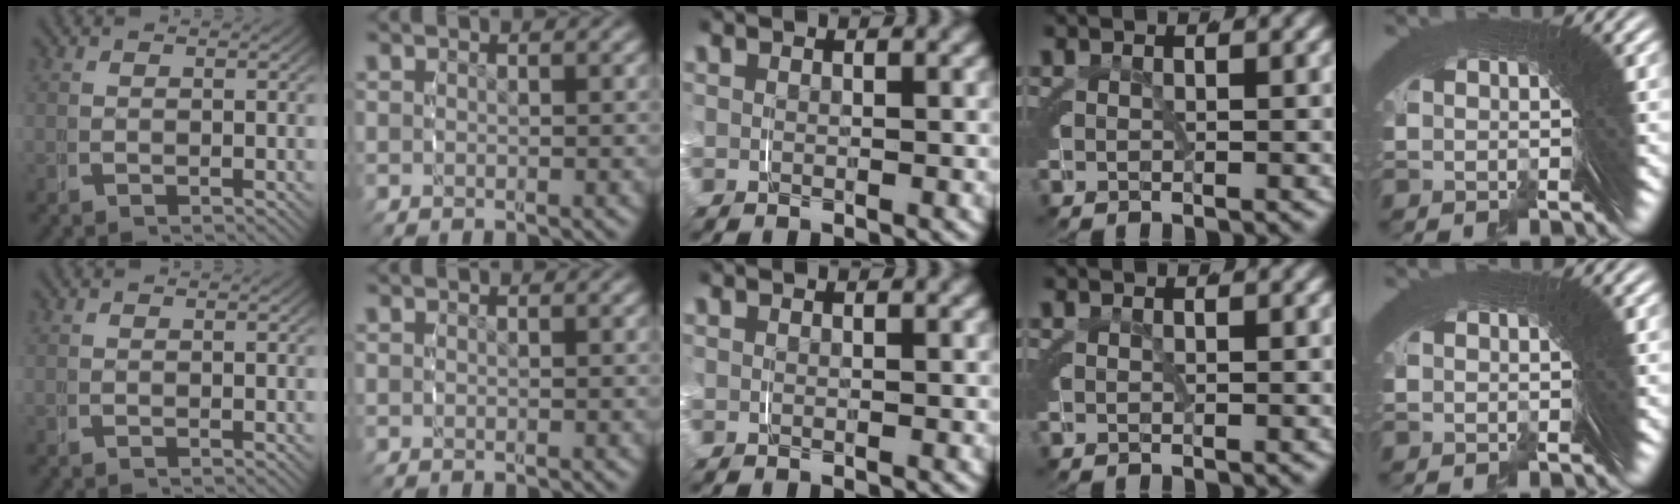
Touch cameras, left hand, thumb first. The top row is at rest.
{}